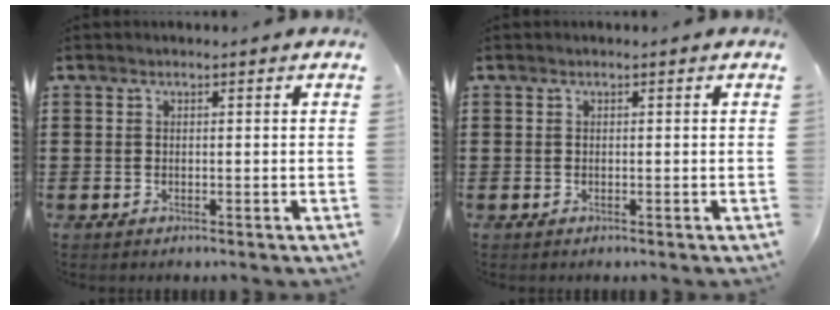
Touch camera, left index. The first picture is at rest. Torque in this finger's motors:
{"motor_torque": [0.00, 0.00, 0.00, 0.00]}